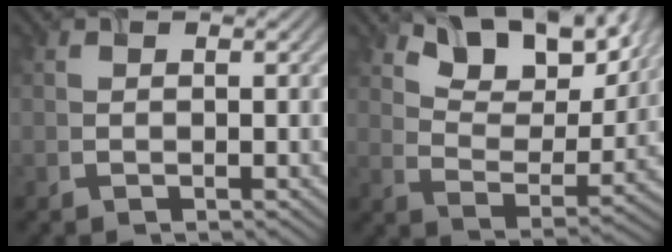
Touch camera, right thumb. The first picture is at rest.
{"total": 10.3, "force": [7.7, 4.3, 5.5], "torque": [-0.106, -0.014, 0.135]}